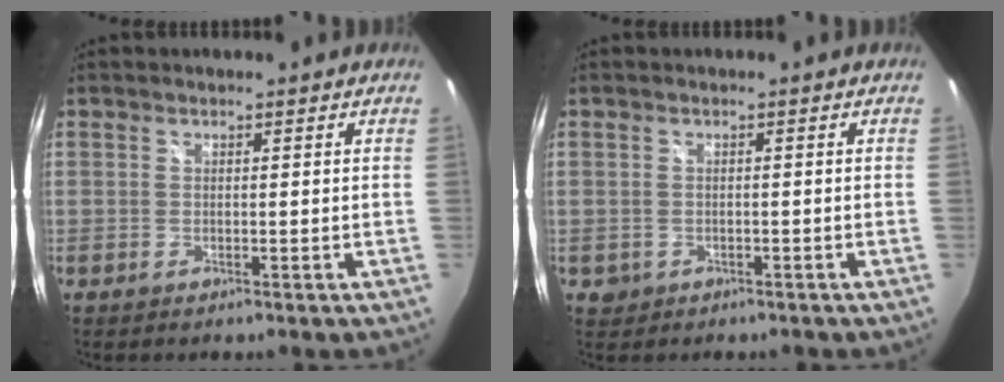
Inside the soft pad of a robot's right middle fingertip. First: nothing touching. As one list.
[{"total": 2.1, "force": [-0.8, 1.9, 0.6], "torque": [-0.017, -0.004, -0.008]}]